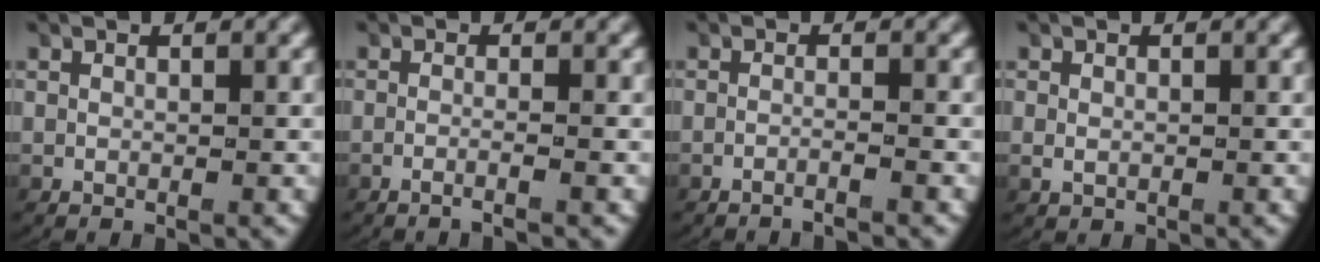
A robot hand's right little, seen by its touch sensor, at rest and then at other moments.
{"total": 1.8, "force": [-1.4, -0.1, 1.1], "torque": [-0.023, 0.000, -0.026]}
{"total": 1.8, "force": [-1.6, -0.1, 0.7], "torque": [-0.013, 0.002, -0.031]}
{"total": 0.7, "force": [0.0, 0.6, 0.5], "torque": [-0.018, -0.005, 0.008]}